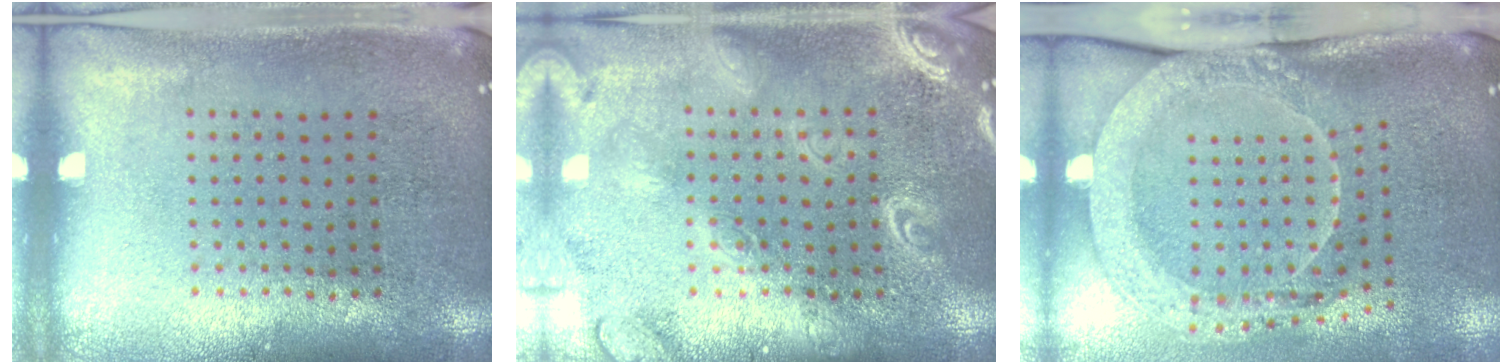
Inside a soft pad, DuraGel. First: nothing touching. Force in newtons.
{"total": 2.6, "press": 2.5, "slide": 0.3}
{"total": 2.2, "press": 2.1, "slide": 0.7}